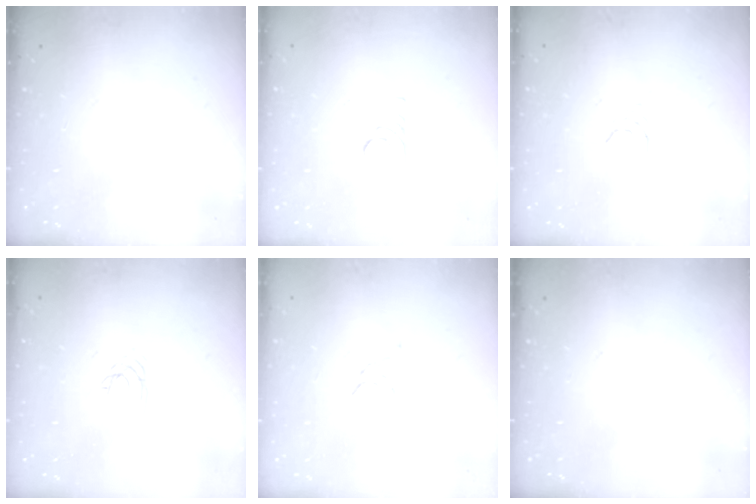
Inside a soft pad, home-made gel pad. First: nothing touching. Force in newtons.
{"total": 2.7, "press": 2.7, "slide": 0.3}
{"total": 2.1, "press": 2.0, "slide": 0.4}
{"total": 2.1, "press": 2.1, "slide": 0.3}
{"total": 0.8, "press": 0.7, "slide": 0.3}
{"total": 0.0}